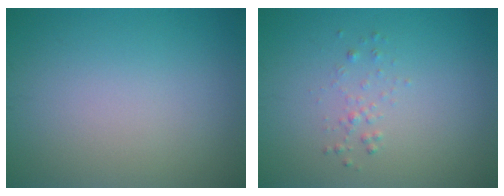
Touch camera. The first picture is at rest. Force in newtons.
{"total": 0.9, "press": 0.9, "slide": 0.0}